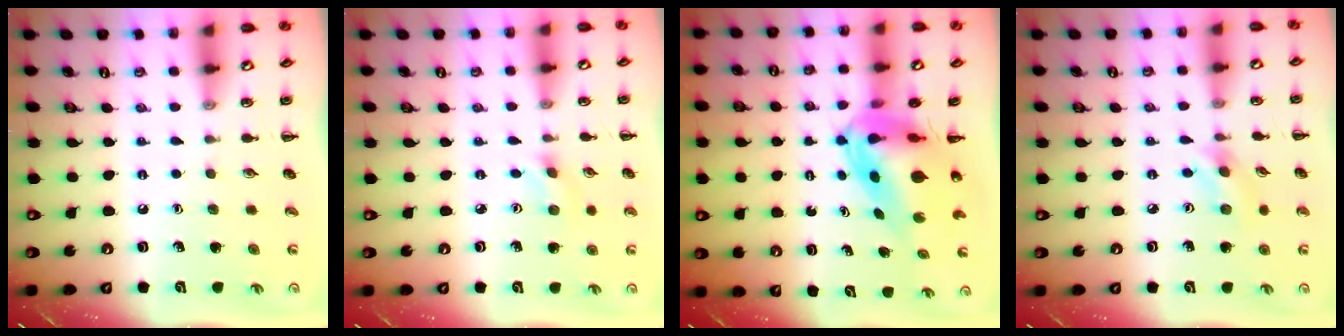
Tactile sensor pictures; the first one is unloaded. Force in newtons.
{"total": 1.1, "press": 1.0, "slide": 0.5}
{"total": 8.1, "press": 7.7, "slide": 2.6}
{"total": 2.9, "press": 2.9, "slide": 0.7}